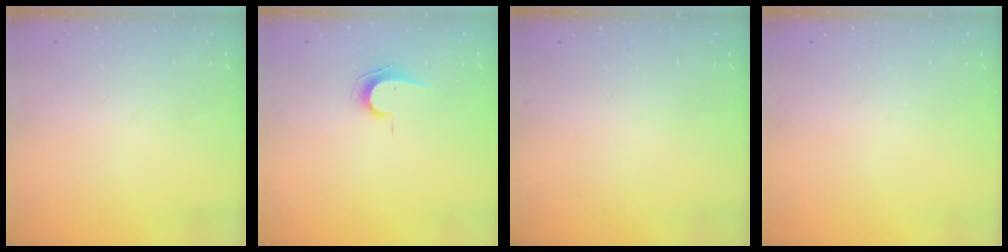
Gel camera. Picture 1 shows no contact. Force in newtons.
{"total": 7.7, "press": 7.6, "slide": 0.4}
{"total": 0.0}
{"total": 0.0}